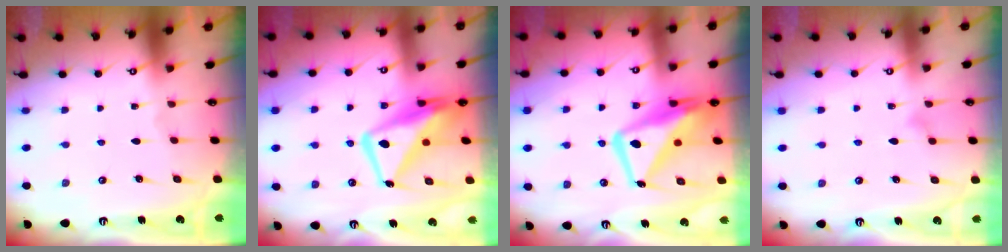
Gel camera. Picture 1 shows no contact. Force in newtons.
{"total": 13.8, "press": 13.8, "slide": 1.3}
{"total": 15.0, "press": 14.9, "slide": 1.9}
{"total": 6.1, "press": 6.1, "slide": 0.3}